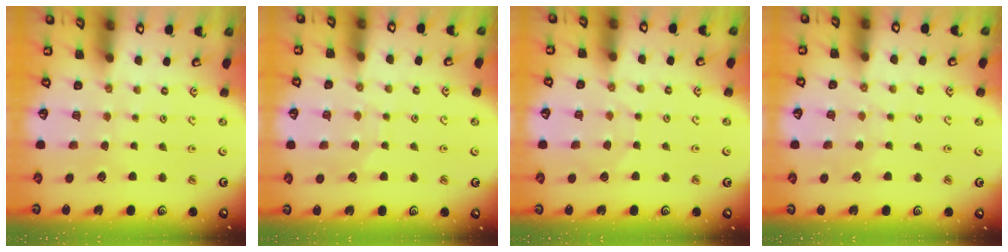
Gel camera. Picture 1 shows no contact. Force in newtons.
{"total": 5.5, "press": 5.5, "slide": 0.5}
{"total": 5.2, "press": 5.2, "slide": 0.5}
{"total": 2.8, "press": 2.7, "slide": 0.5}